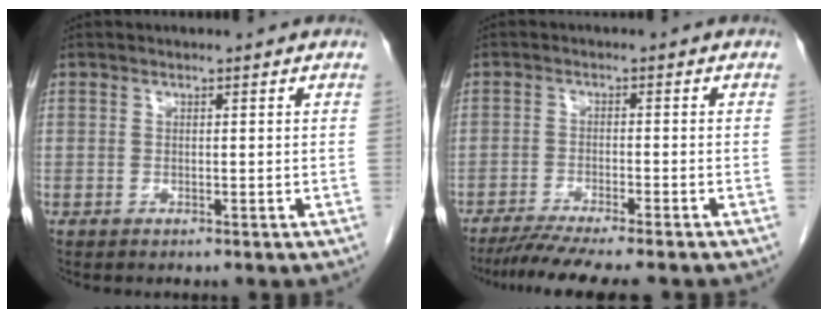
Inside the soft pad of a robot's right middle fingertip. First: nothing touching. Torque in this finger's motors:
{"motor_torque": [1.15, -0.99, 0.13, 0.07]}